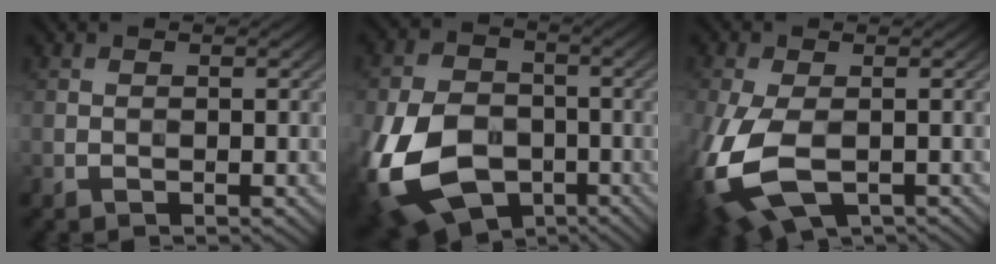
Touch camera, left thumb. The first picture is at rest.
{"total": 17.2, "force": [-6.3, 11.8, 10.8], "torque": [-0.273, -0.049, -0.111]}
{"total": 11.9, "force": [-3.9, 6.6, 9.1], "torque": [-0.255, -0.039, -0.061]}